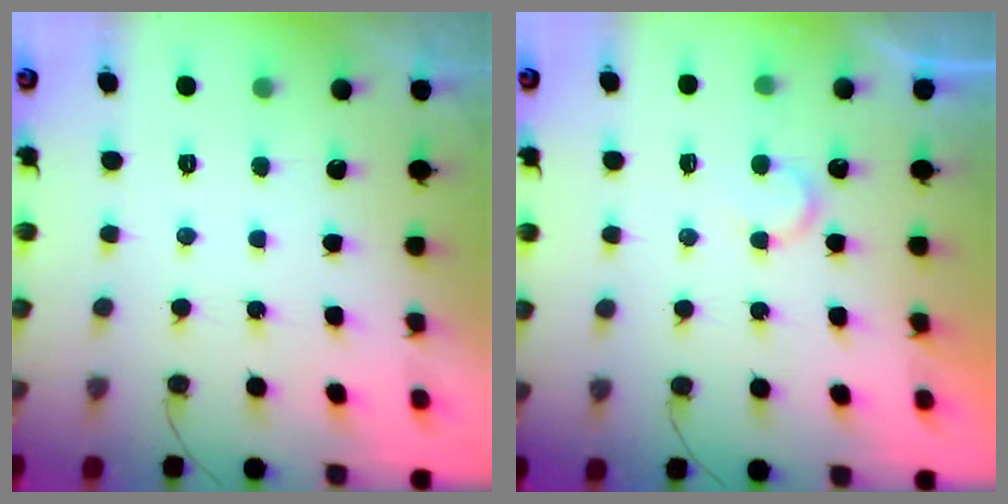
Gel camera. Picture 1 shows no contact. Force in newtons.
{"total": 5.8, "press": 5.8, "slide": 0.1}